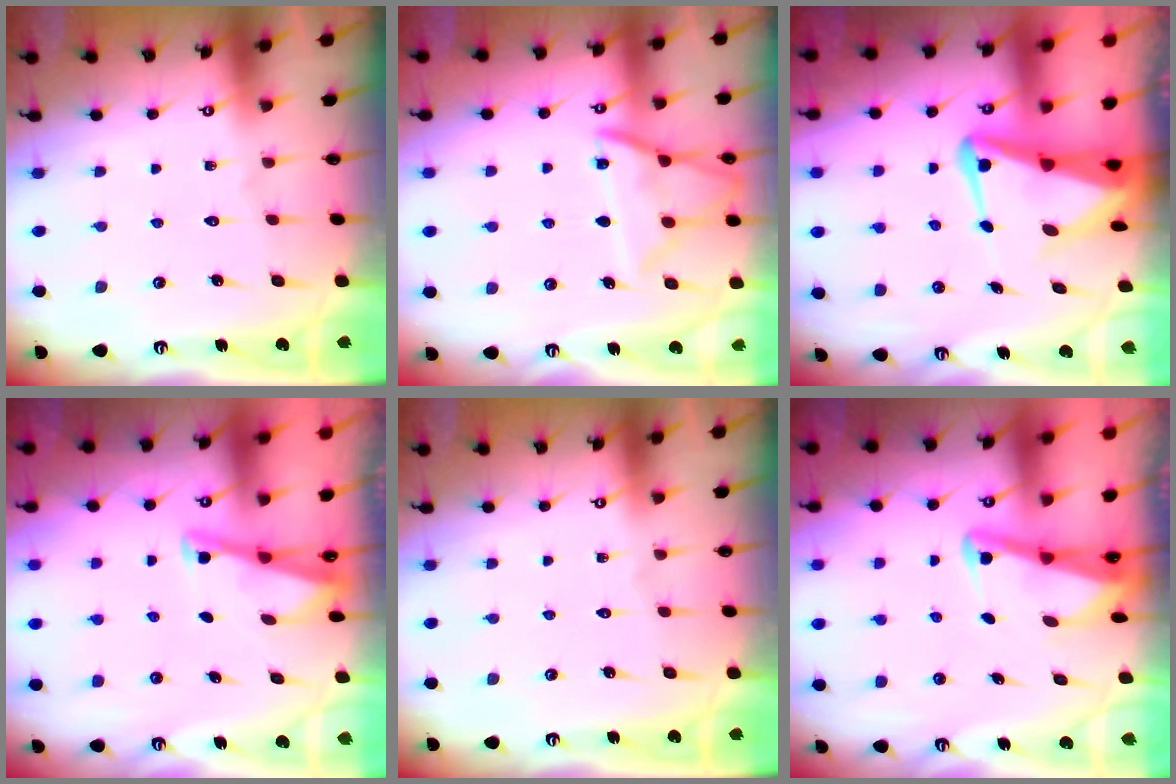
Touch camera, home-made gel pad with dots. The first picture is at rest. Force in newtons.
{"total": 13.1, "press": 13.1, "slide": 1.3}
{"total": 6.7, "press": 6.6, "slide": 1.1}
{"total": 2.9, "press": 2.9, "slide": 0.2}
{"total": 0.0}
{"total": 3.0, "press": 3.0, "slide": 0.3}